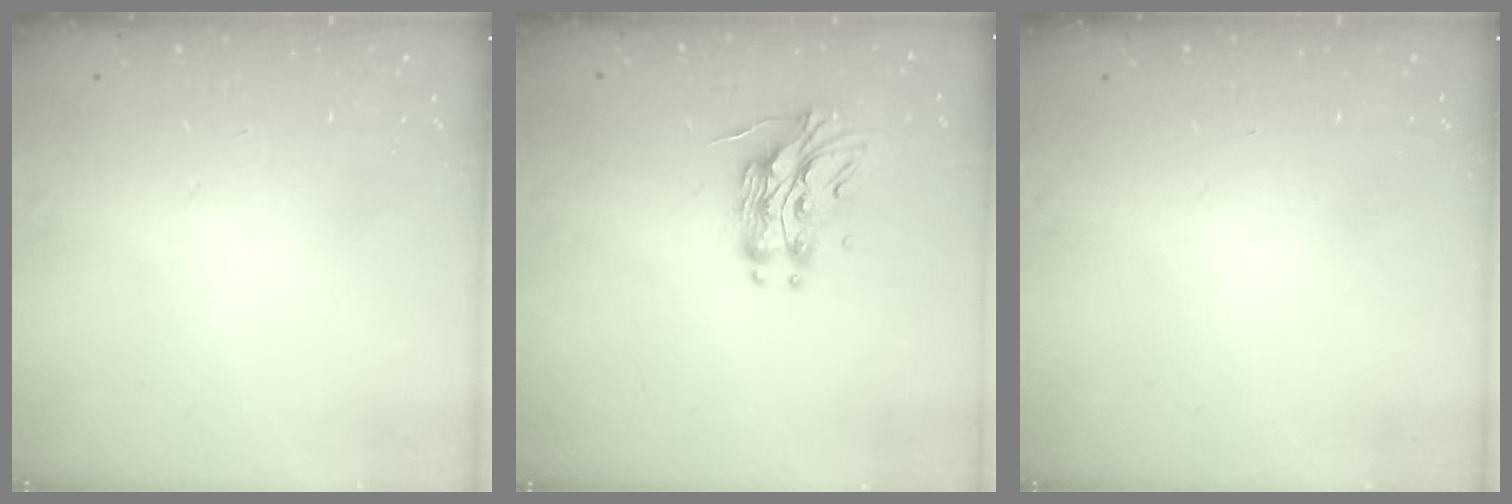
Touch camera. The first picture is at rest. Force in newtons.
{"total": 11.8, "press": 11.8, "slide": 0.6}
{"total": 0.0}